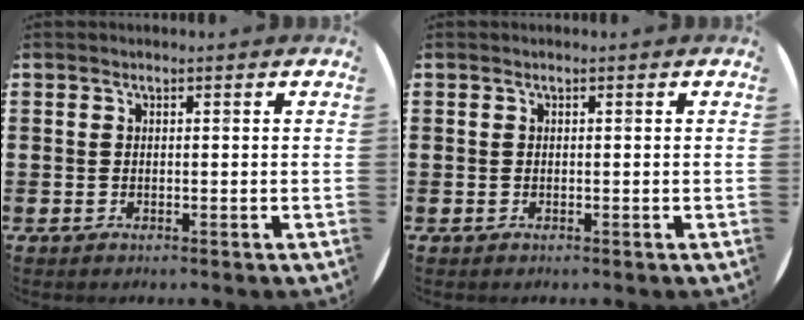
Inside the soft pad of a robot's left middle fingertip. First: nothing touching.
{"total": 0.0}